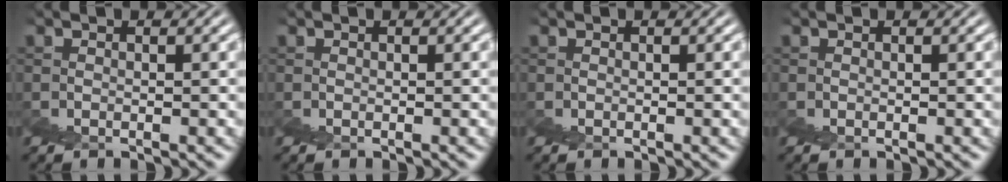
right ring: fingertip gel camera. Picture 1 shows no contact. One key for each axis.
{"total": 2.2, "fx": -0.1, "fy": -2.2, "fz": -0.5, "tx": 0.027, "ty": -0.007, "tz": 0.010}
{"total": 0.0}
{"total": 0.0}